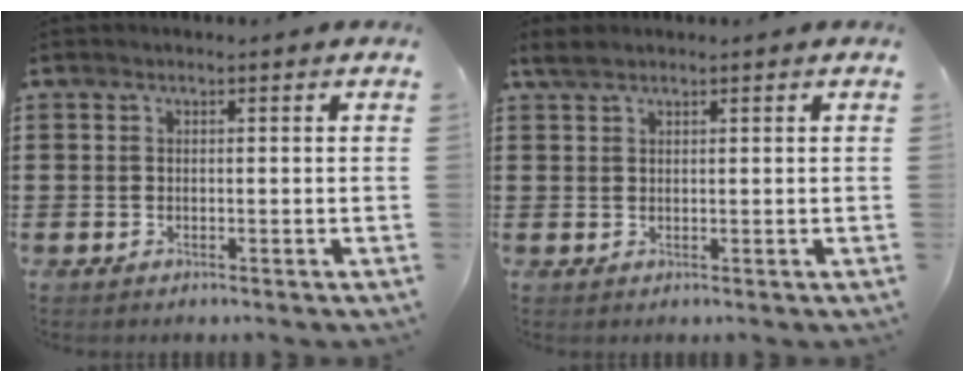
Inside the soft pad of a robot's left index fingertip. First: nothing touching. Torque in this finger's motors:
{"motor_torque": [0.28, -0.26, 0.07, 0.03]}